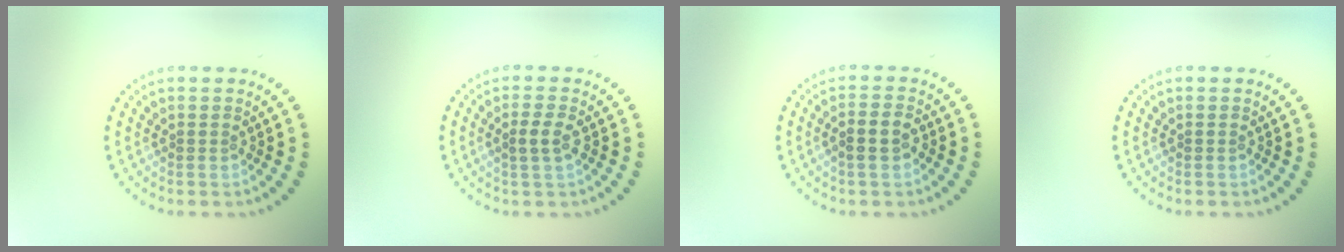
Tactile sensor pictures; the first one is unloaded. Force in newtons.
{"total": 1.9, "press": 1.8, "slide": 0.6}
{"total": 2.3, "press": 2.2, "slide": 0.7}
{"total": 0.0}